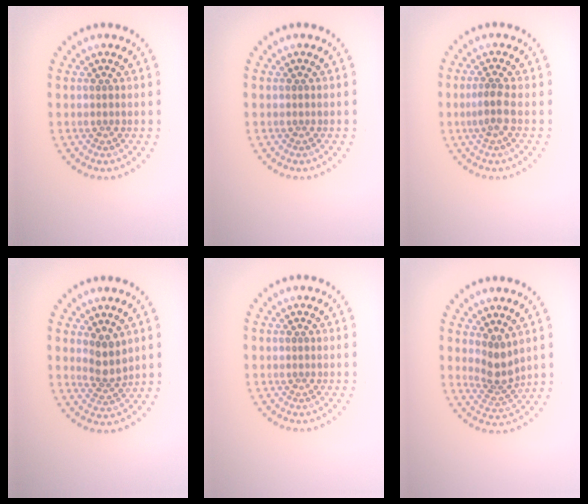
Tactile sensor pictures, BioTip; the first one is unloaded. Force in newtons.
{"total": 0.0}
{"total": 1.9, "press": 1.4, "slide": 1.2}
{"total": 2.3, "press": 1.7, "slide": 1.5}
{"total": 0.0}
{"total": 2.5, "press": 1.9, "slide": 1.7}